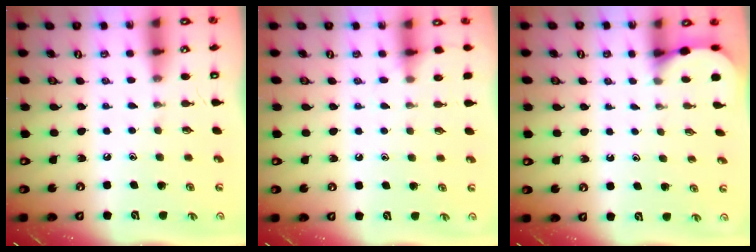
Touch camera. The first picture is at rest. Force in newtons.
{"total": 5.7, "press": 5.7, "slide": 0.8}
{"total": 1.9, "press": 1.9, "slide": 0.2}